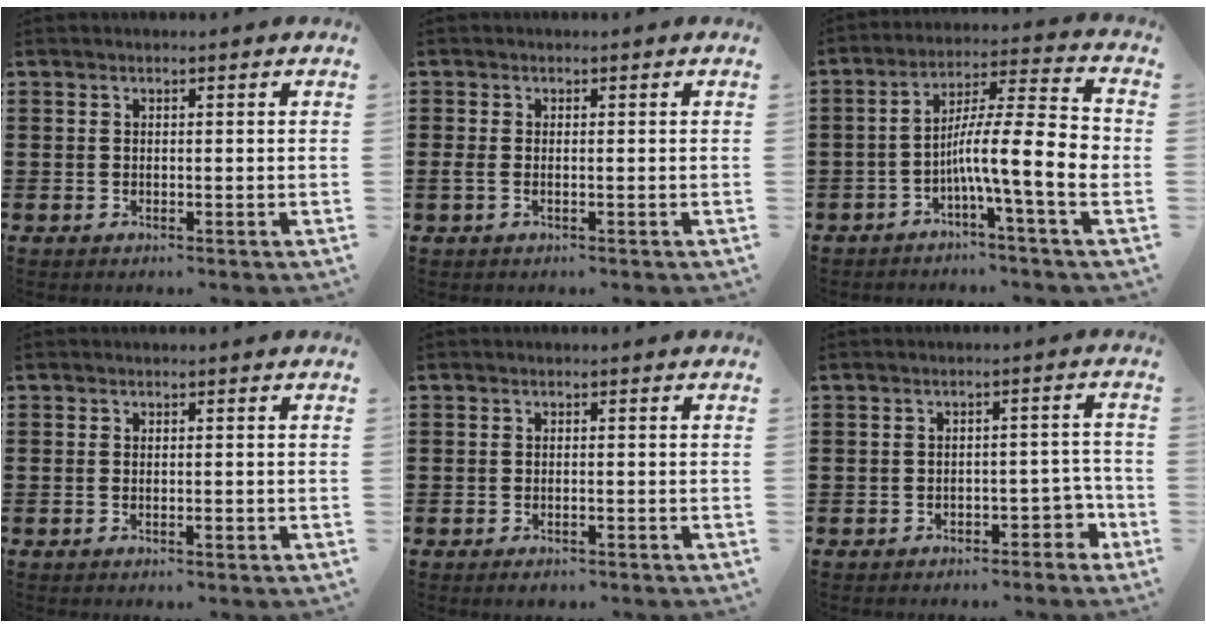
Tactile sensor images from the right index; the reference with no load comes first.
{"total": 0.9, "force": [-0.4, 0.2, 0.8], "torque": [-0.023, -0.006, -0.008]}
{"total": 11.1, "force": [-2.4, 1.8, 10.7], "torque": [-0.186, -0.004, -0.043]}
{"total": 0.9, "force": [-0.4, 0.2, 0.8], "torque": [-0.013, -0.004, -0.006]}
{"total": 0.7, "force": [-0.6, 0.1, 0.3], "torque": [-0.008, -0.004, -0.011]}
{"total": 3.2, "force": [-2.3, 1.7, 1.6], "torque": [-0.030, 0.007, -0.046]}